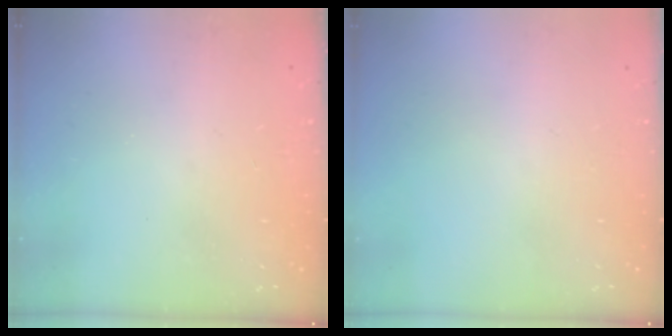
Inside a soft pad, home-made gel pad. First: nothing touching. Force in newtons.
{"total": 0.0}